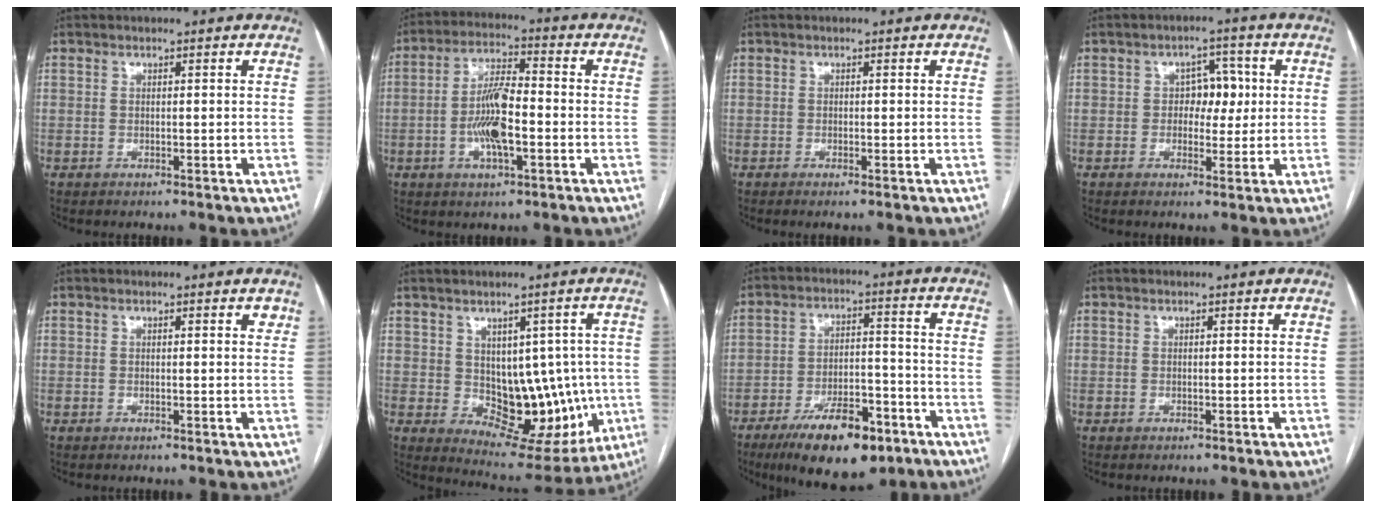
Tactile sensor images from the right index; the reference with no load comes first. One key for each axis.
{"total": 9.2, "fx": -2.0, "fy": 2.5, "fz": 8.6, "tx": -0.172, "ty": 0.010, "tz": -0.037}
{"total": 0.7, "fx": -0.5, "fy": -0.1, "fz": 0.6, "tx": -0.010, "ty": -0.001, "tz": -0.007}
{"total": 4.9, "fx": 0.4, "fy": 3.3, "fz": 3.6, "tx": -0.045, "ty": 0.015, "tz": 0.006}
{"total": 1.1, "fx": 0.7, "fy": 0.4, "fz": 0.7, "tx": -0.008, "ty": -0.001, "tz": 0.003}
{"total": 12.7, "fx": -0.6, "fy": 7.9, "fz": 10.0, "tx": -0.108, "ty": 0.013, "tz": 0.022}
{"total": 14.1, "fx": -9.0, "fy": 5.1, "fz": 9.7, "tx": -0.156, "ty": 0.001, "tz": -0.141}
{"total": 0.0}